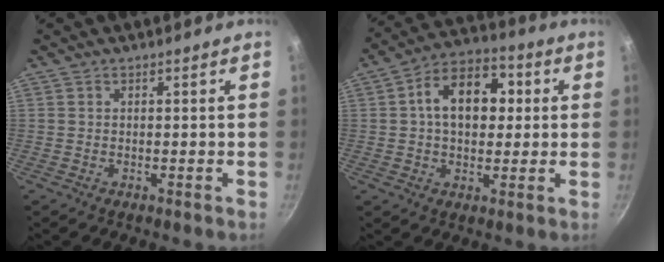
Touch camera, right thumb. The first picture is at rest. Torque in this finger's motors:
{"motor_torque": [0.53, 2.58, 0.90, -0.23, 0.08]}